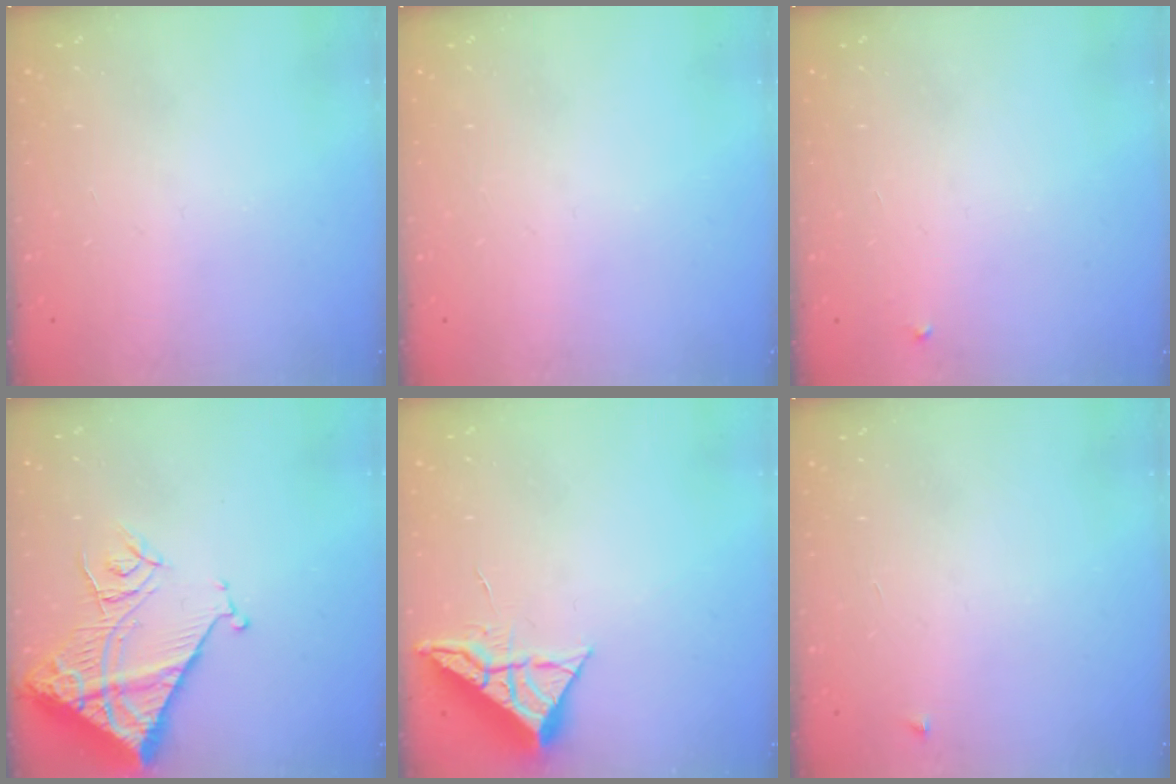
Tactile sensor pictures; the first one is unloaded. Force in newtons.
{"total": 0.0}
{"total": 2.1, "press": 2.1, "slide": 0.1}
{"total": 14.6, "press": 14.5, "slide": 1.6}
{"total": 6.6, "press": 6.6, "slide": 0.3}
{"total": 2.5, "press": 2.4, "slide": 0.4}